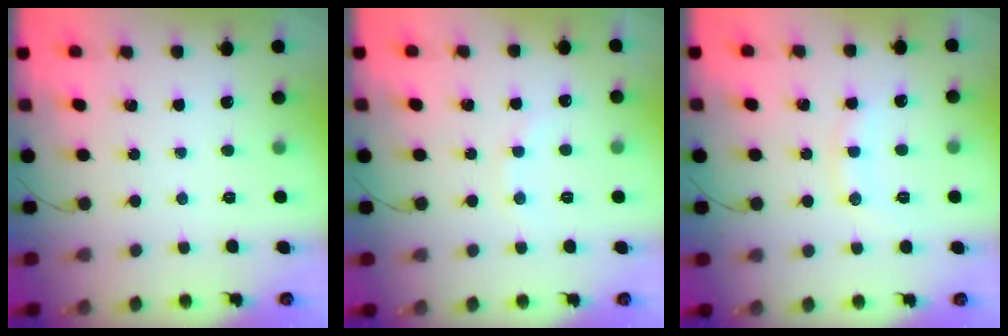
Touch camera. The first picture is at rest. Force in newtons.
{"total": 6.4, "press": 6.3, "slide": 1.2}
{"total": 8.4, "press": 8.4, "slide": 1.0}